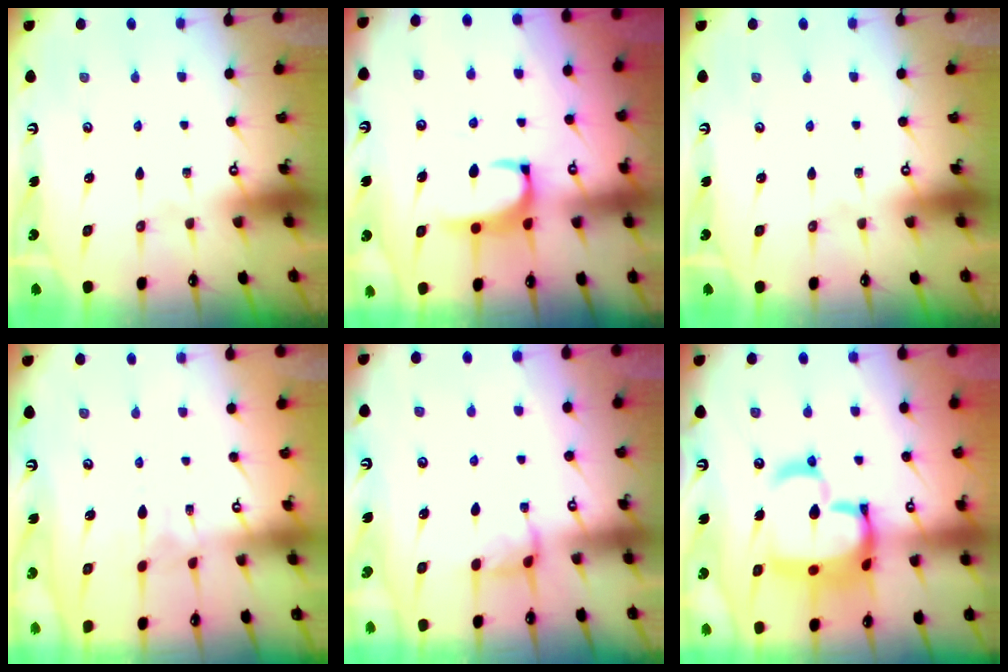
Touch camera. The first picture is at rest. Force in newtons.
{"total": 2.5, "press": 2.4, "slide": 0.8}
{"total": 0.0}
{"total": 3.2, "press": 3.2, "slide": 0.1}
{"total": 2.2, "press": 2.1, "slide": 0.6}
{"total": 16.7, "press": 16.6, "slide": 1.7}